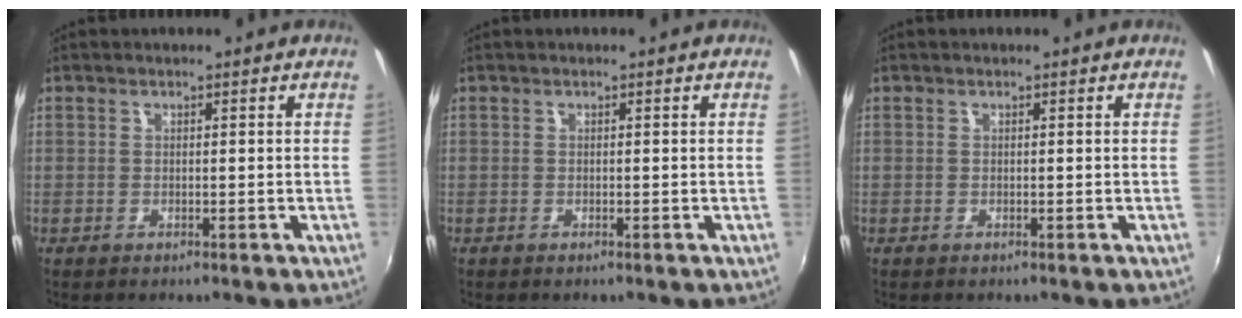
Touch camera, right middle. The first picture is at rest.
{"total": 0.0}
{"total": 0.0}